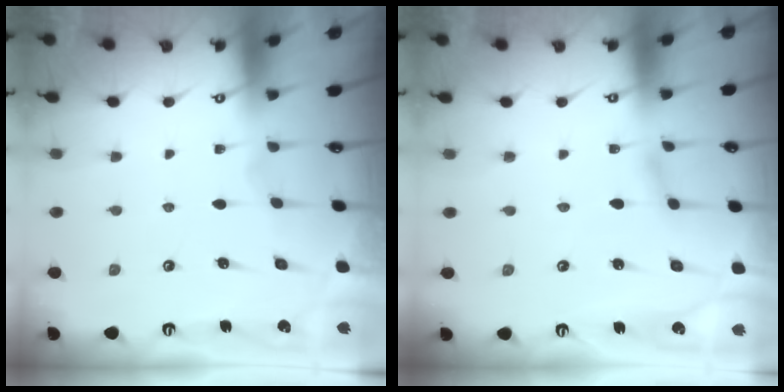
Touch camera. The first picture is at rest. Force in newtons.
{"total": 1.9, "press": 1.9, "slide": 0.2}